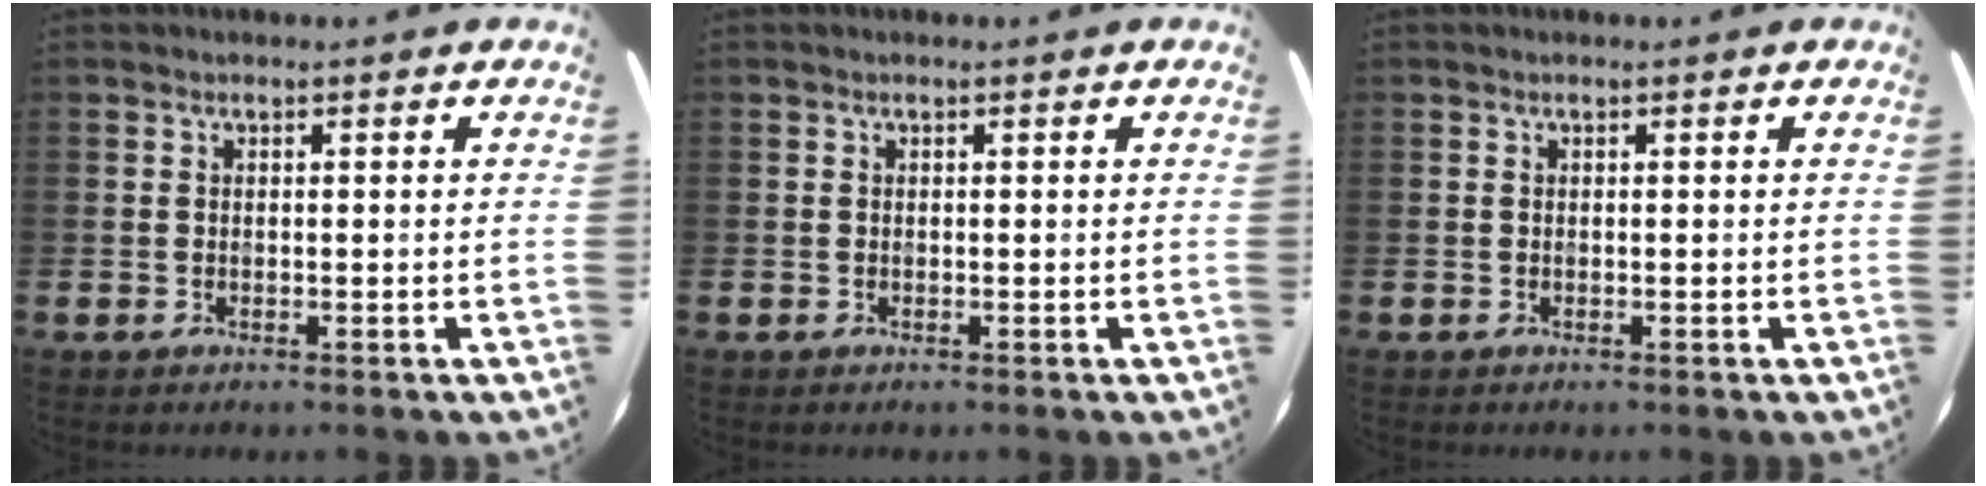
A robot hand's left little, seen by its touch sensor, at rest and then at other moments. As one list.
[{"total": 0.0}, {"total": 0.0}]